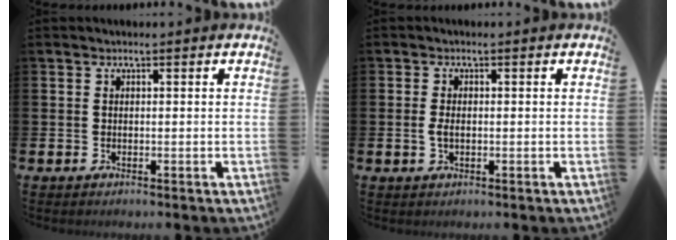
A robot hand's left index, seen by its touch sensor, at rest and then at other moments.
{"total": 1.8, "force": [-0.2, 1.0, 1.5], "torque": [-0.036, 0.007, -0.004]}